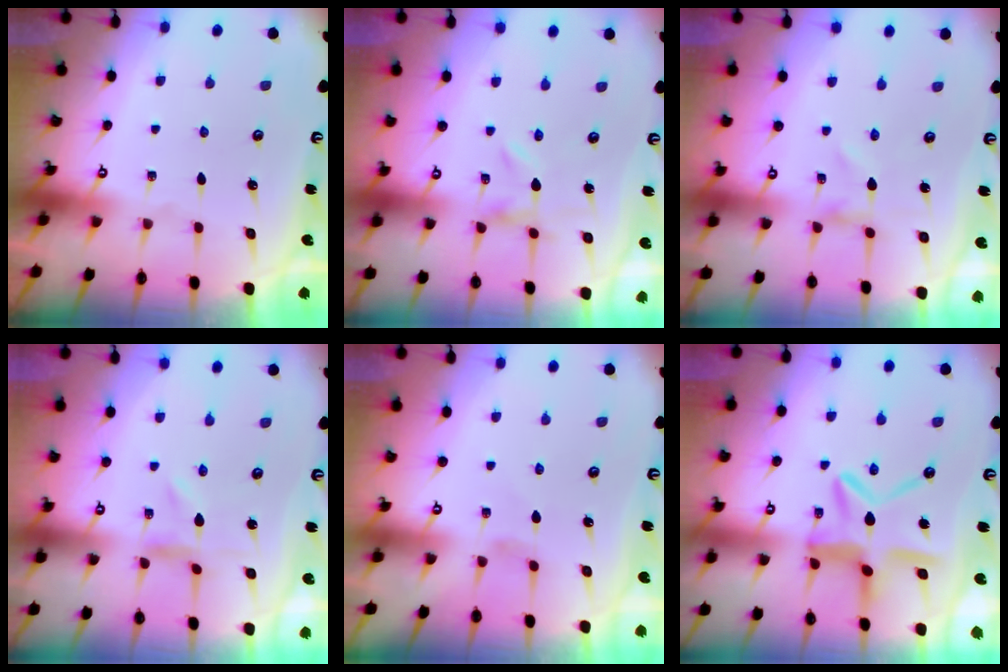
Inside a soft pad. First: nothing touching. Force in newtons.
{"total": 0.0}
{"total": 0.8, "press": 0.8, "slide": 0.1}
{"total": 0.0}
{"total": 1.3, "press": 1.2, "slide": 0.3}
{"total": 12.3, "press": 12.3, "slide": 1.1}